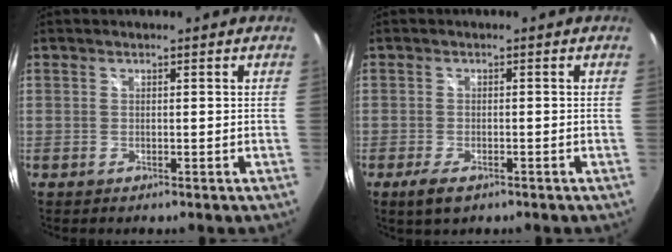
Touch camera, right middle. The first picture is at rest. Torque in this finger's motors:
{"motor_torque": [0.78, -0.81, 0.03, 0.05]}